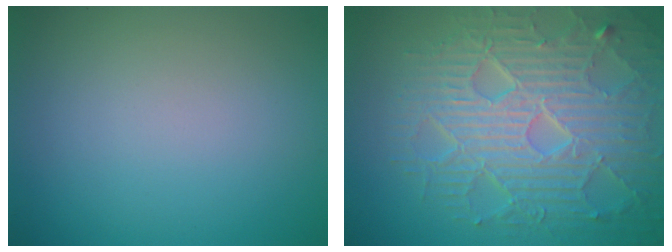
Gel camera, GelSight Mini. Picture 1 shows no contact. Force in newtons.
{"total": 9.2, "press": 6.2, "slide": 6.8}